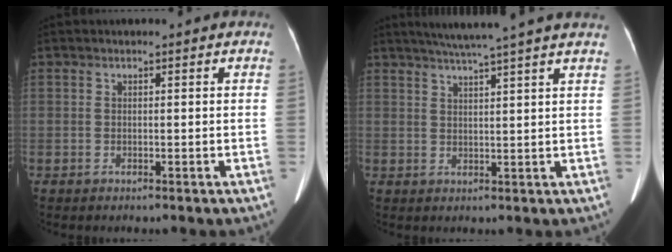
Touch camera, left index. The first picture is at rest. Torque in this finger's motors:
{"motor_torque": [0.76, -1.04, 0.02, 0.04]}